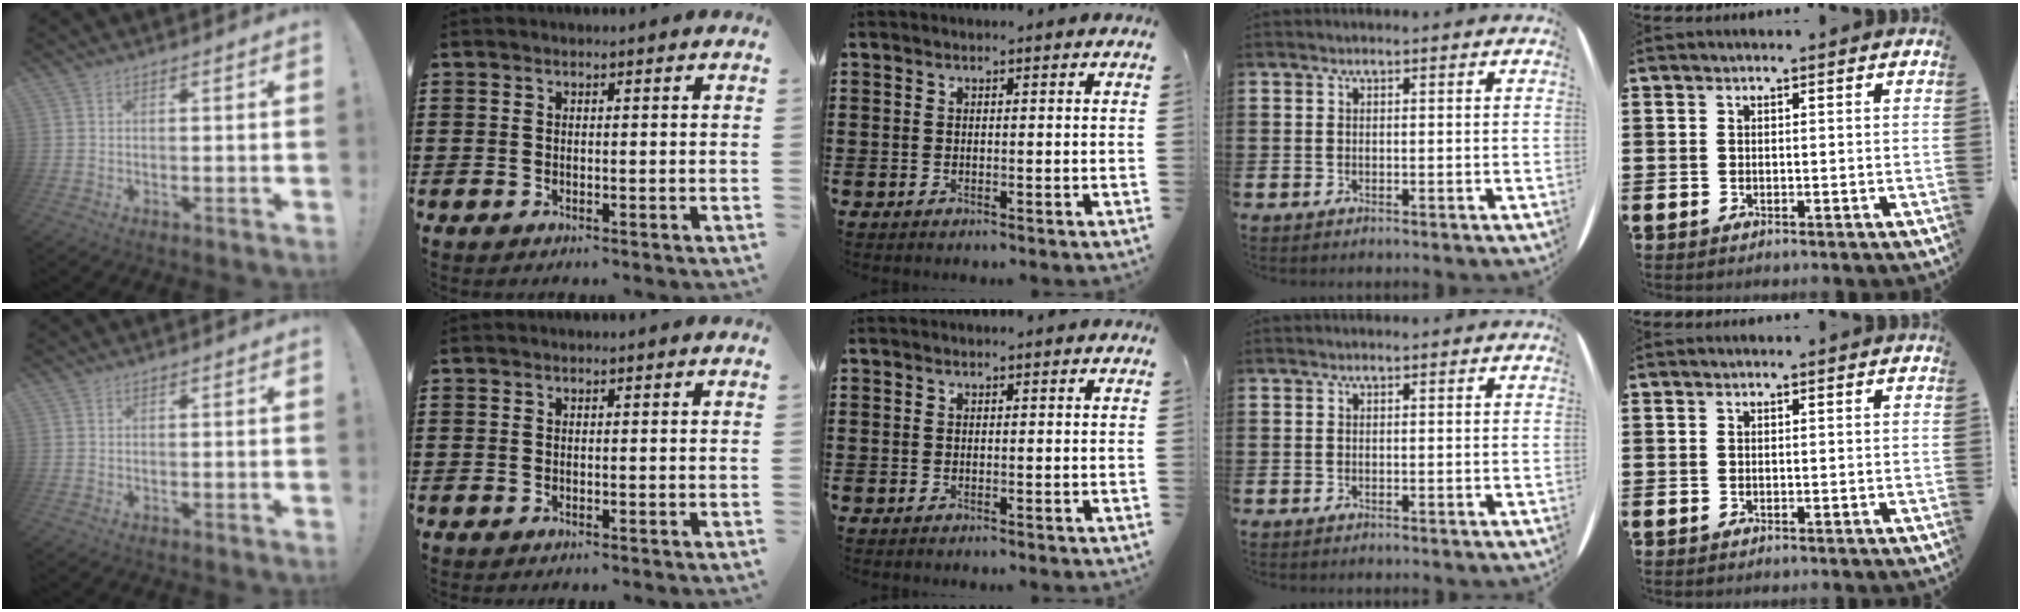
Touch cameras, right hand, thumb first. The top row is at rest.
{}